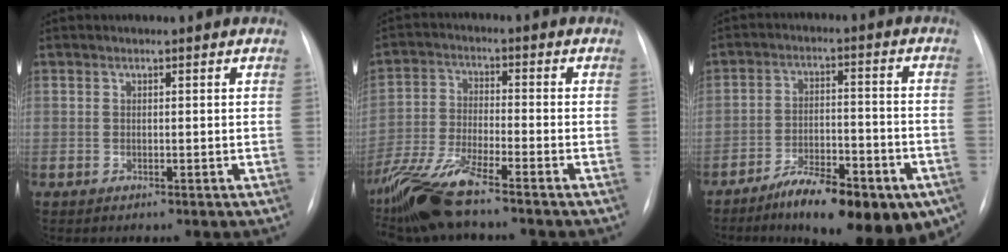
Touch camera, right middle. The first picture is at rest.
{"total": 10.6, "force": [-8.5, 0.7, 6.3], "torque": [-0.139, -0.025, -0.163]}
{"total": 16.8, "force": [-11.1, 5.5, 11.4], "torque": [-0.117, 0.023, -0.165]}